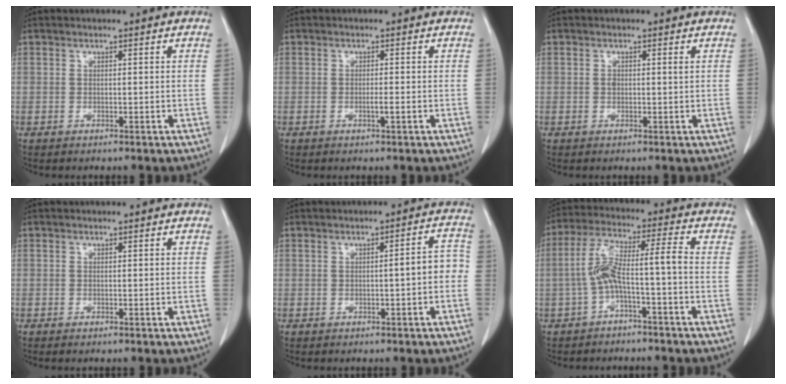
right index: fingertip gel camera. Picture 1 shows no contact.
{"total": 1.3, "force": [-0.5, -0.1, 1.2], "torque": [-0.024, -0.001, -0.006]}
{"total": 1.0, "force": [0.3, 0.4, 0.8], "torque": [-0.019, 0.001, 0.007]}
{"total": 0.6, "force": [-0.5, 0.1, 0.4], "torque": [-0.010, -0.002, -0.006]}
{"total": 3.4, "force": [-0.8, 0.7, 3.3], "torque": [-0.036, 0.015, -0.010]}
{"total": 7.5, "force": [-2.3, 0.2, 7.1], "torque": [-0.141, 0.037, -0.040]}